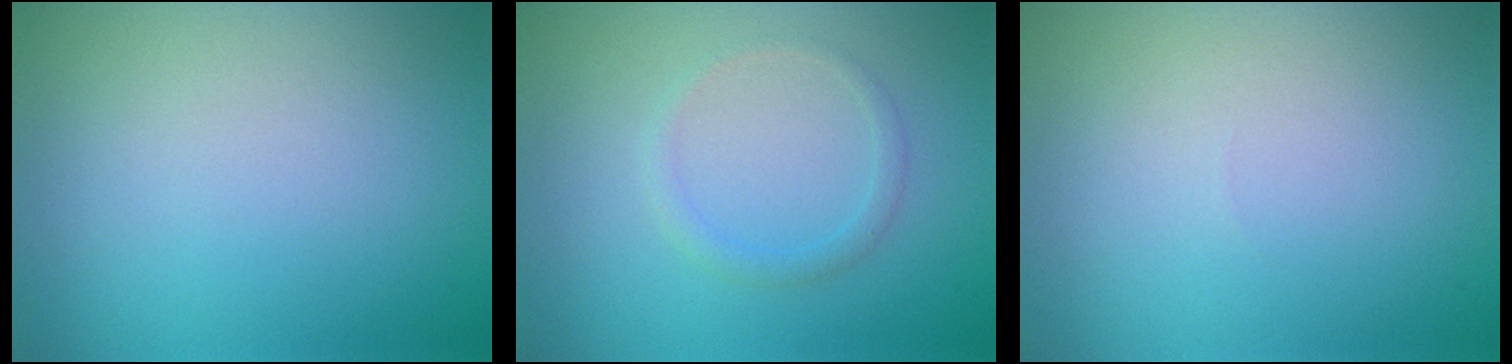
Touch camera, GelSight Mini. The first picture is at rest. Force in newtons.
{"total": 1.2, "press": 1.2, "slide": 0.0}
{"total": 0.0}